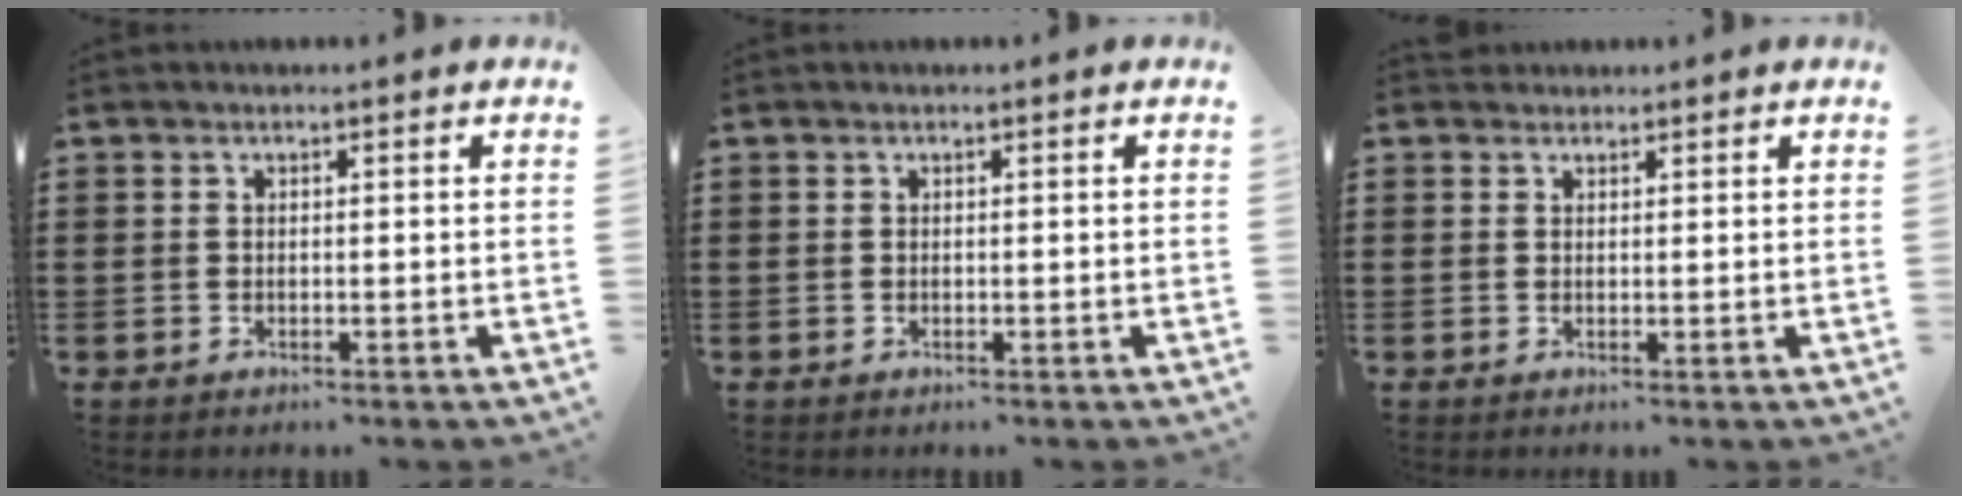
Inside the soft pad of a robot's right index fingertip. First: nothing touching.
{"total": 0.0}
{"total": 1.1, "force": [0.9, 0.5, -0.1], "torque": [0.000, 0.001, 0.019]}